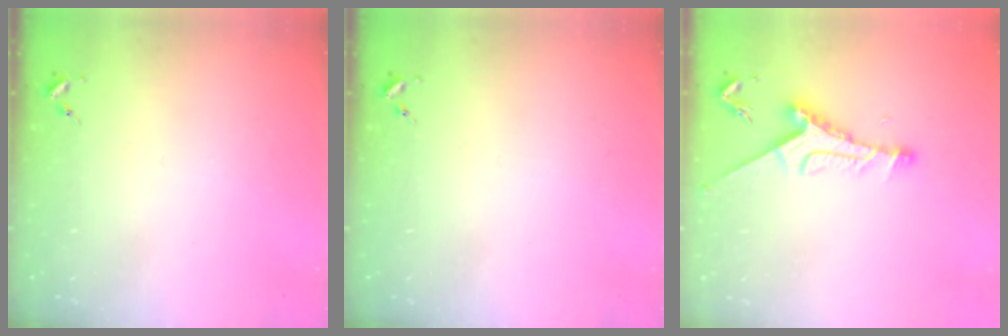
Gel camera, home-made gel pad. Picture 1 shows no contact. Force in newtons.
{"total": 0.0}
{"total": 9.4, "press": 9.4, "slide": 0.7}